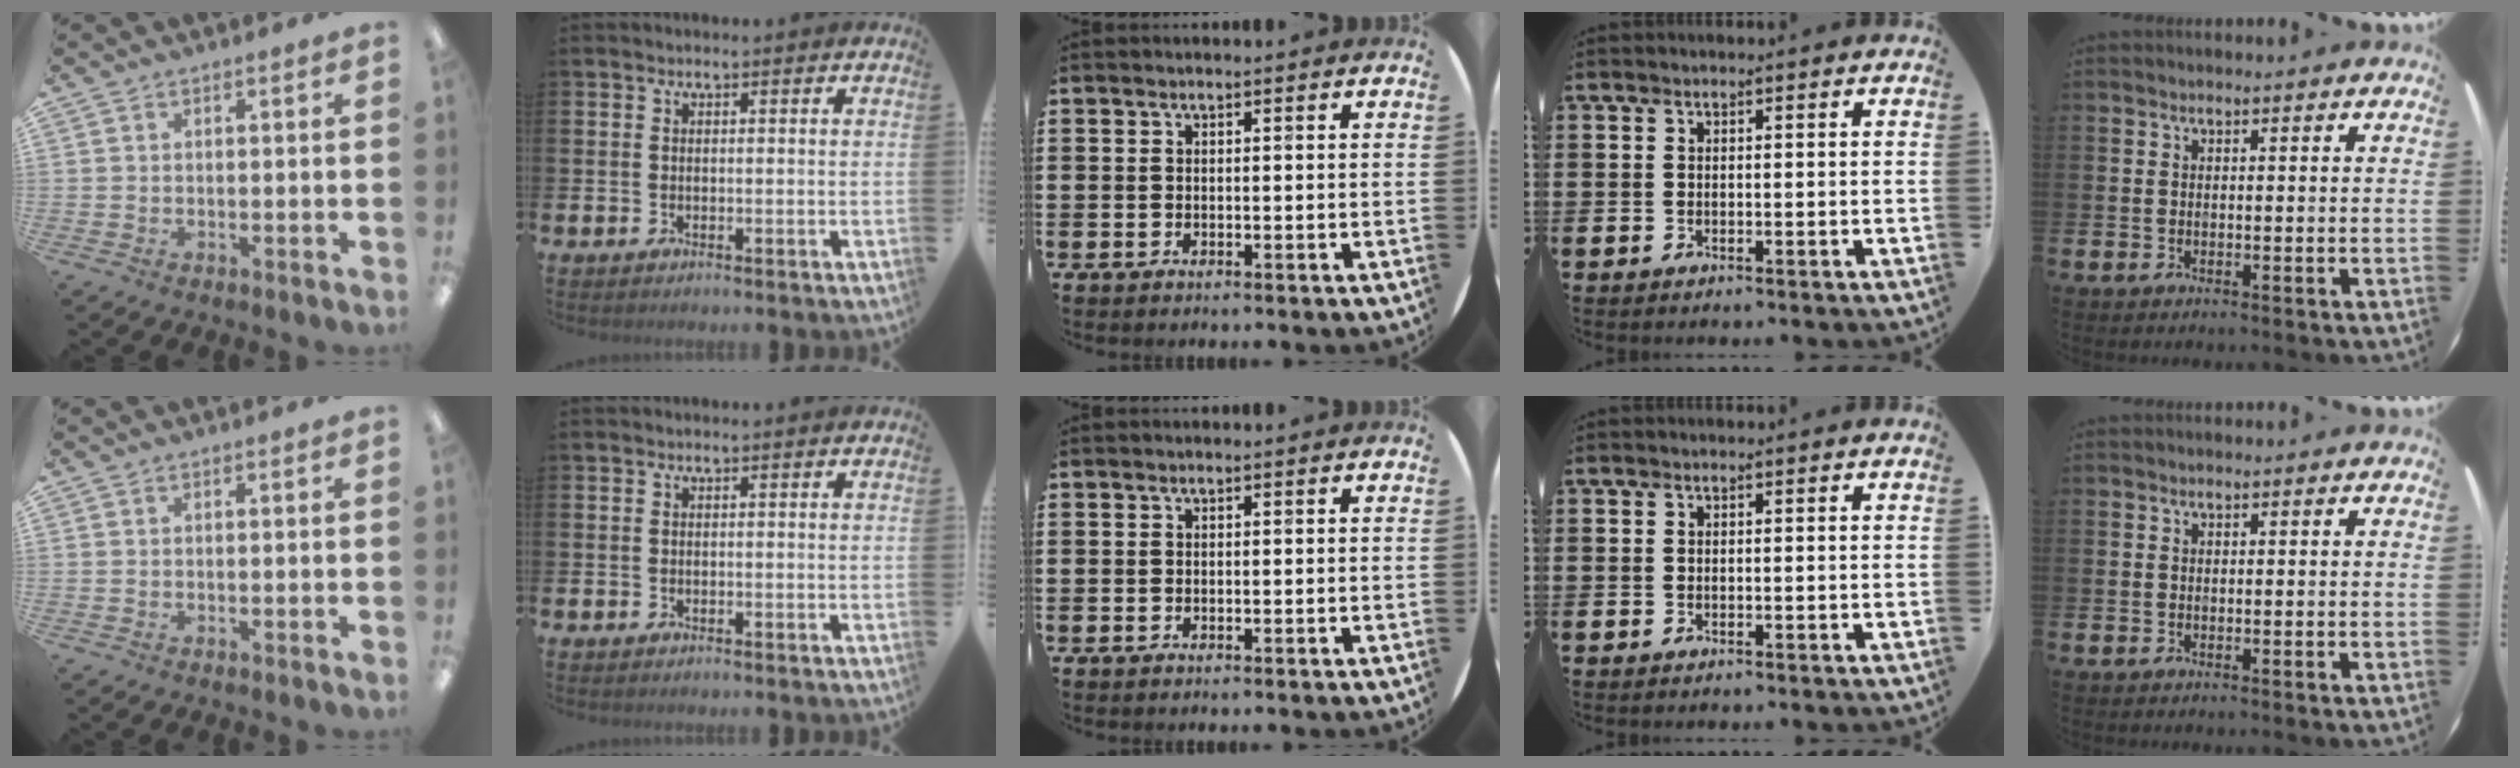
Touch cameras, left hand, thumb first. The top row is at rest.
{}